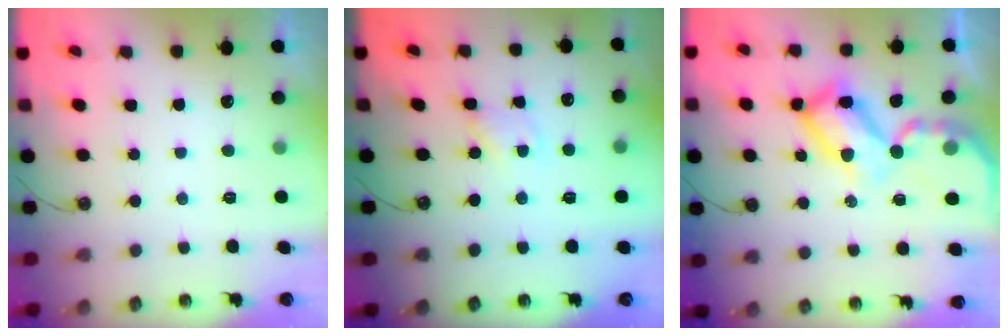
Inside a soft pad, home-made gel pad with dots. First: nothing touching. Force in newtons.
{"total": 1.2, "press": 1.1, "slide": 0.2}
{"total": 19.8, "press": 19.7, "slide": 2.0}